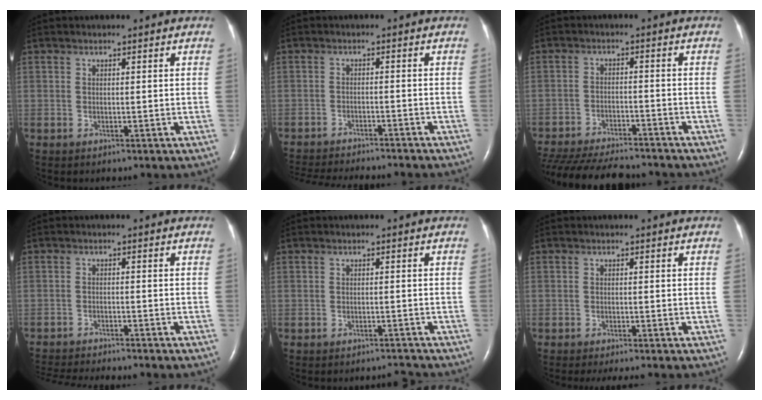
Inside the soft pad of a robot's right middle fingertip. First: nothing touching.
{"total": 15.8, "force": [-14.3, 2.0, 6.5], "torque": [-0.124, -0.029, -0.194]}
{"total": 18.4, "force": [-16.4, 3.6, 7.6], "torque": [-0.181, -0.037, -0.240]}
{"total": 9.3, "force": [-8.6, -0.1, 3.5], "torque": [-0.047, -0.013, -0.130]}
{"total": 1.6, "force": [-1.6, -0.3, -0.2], "torque": [0.001, -0.009, -0.019]}
{"total": 4.1, "force": [-3.5, 0.0, 2.2], "torque": [-0.025, -0.008, -0.049]}